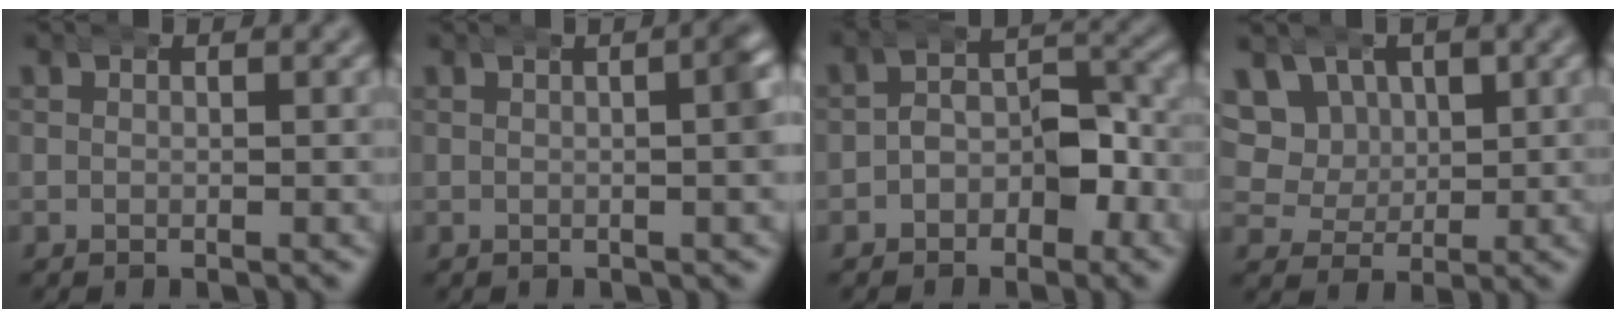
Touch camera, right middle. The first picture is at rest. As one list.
[{"total": 4.0, "force": [0.8, 1.4, 3.6], "torque": [-0.032, 0.017, 0.003]}, {"total": 4.1, "force": [-0.6, 2.9, 2.8], "torque": [-0.031, 0.003, -0.020]}, {"total": 9.6, "force": [2.2, 8.7, 3.4], "torque": [-0.097, -0.015, 0.029]}]